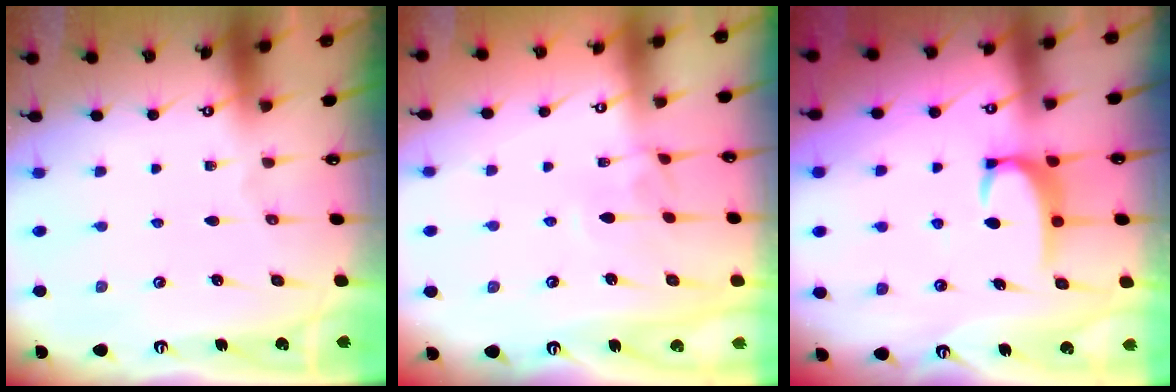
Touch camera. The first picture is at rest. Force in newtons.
{"total": 4.1, "press": 4.0, "slide": 0.4}
{"total": 3.0, "press": 3.0, "slide": 0.3}